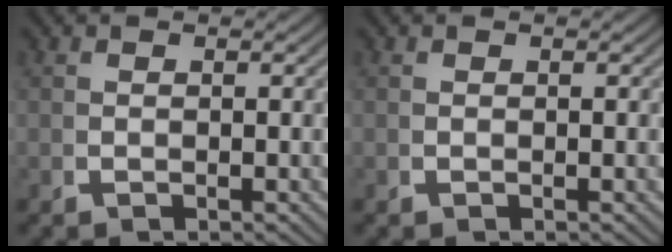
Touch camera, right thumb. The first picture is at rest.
{"total": 0.0}